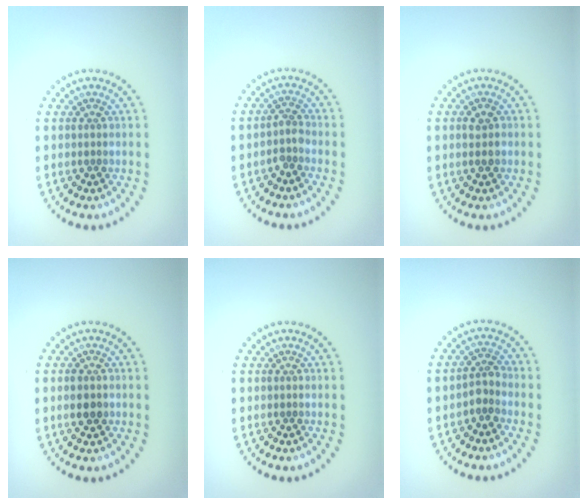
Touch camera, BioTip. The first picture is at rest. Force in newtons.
{"total": 1.6, "press": 1.2, "slide": 1.0}
{"total": 1.5, "press": 1.5, "slide": 0.1}
{"total": 1.7, "press": 1.7, "slide": 0.1}
{"total": 0.0}
{"total": 1.8, "press": 1.4, "slide": 1.1}